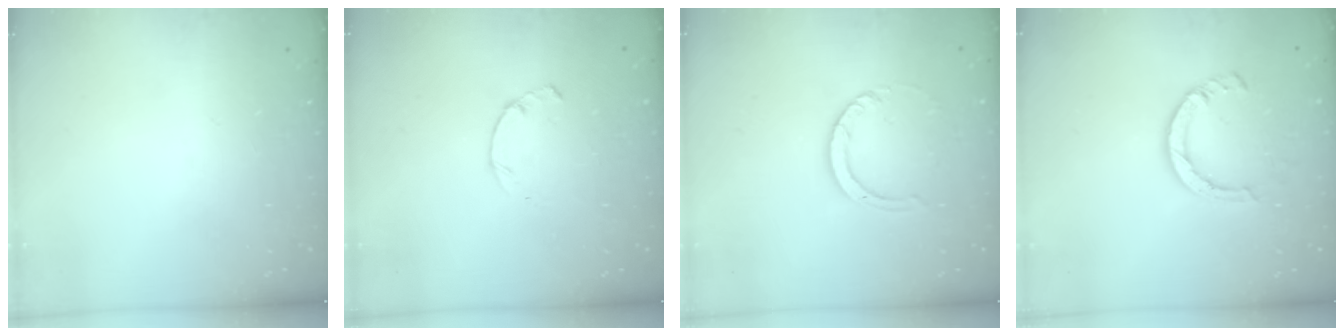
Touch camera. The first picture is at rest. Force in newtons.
{"total": 1.7, "press": 1.6, "slide": 0.4}
{"total": 3.6, "press": 3.6, "slide": 0.4}
{"total": 6.7, "press": 6.7, "slide": 0.9}